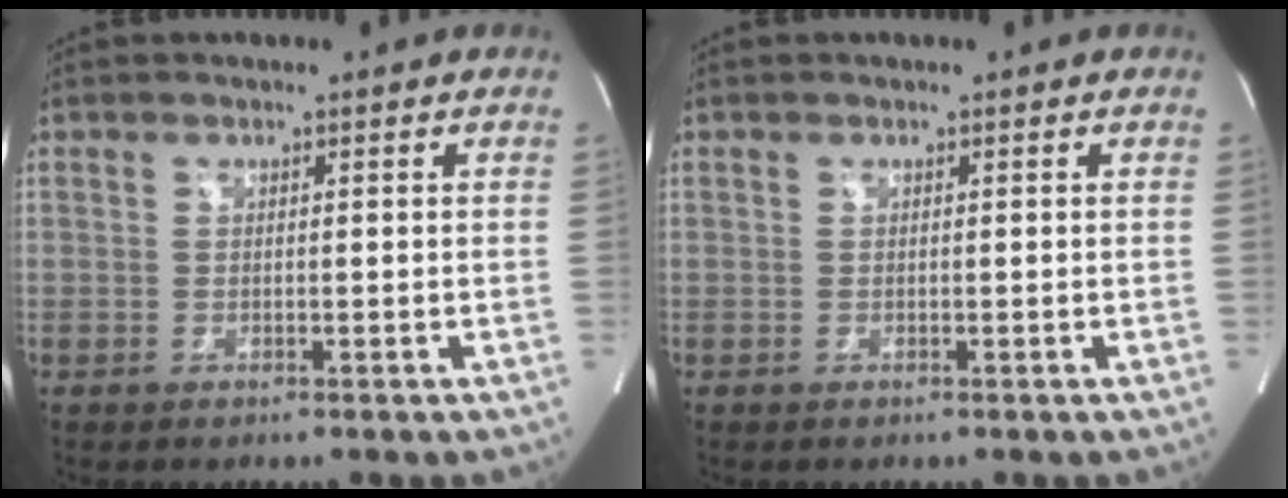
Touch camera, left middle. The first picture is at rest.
{"total": 0.0}